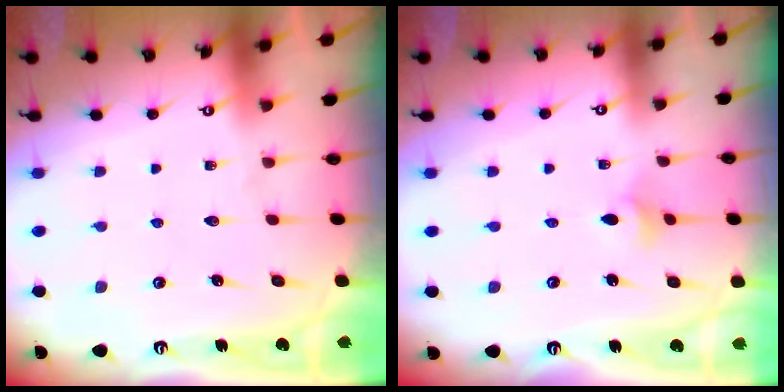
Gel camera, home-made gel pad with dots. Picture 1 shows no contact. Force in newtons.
{"total": 3.1, "press": 3.0, "slide": 0.6}